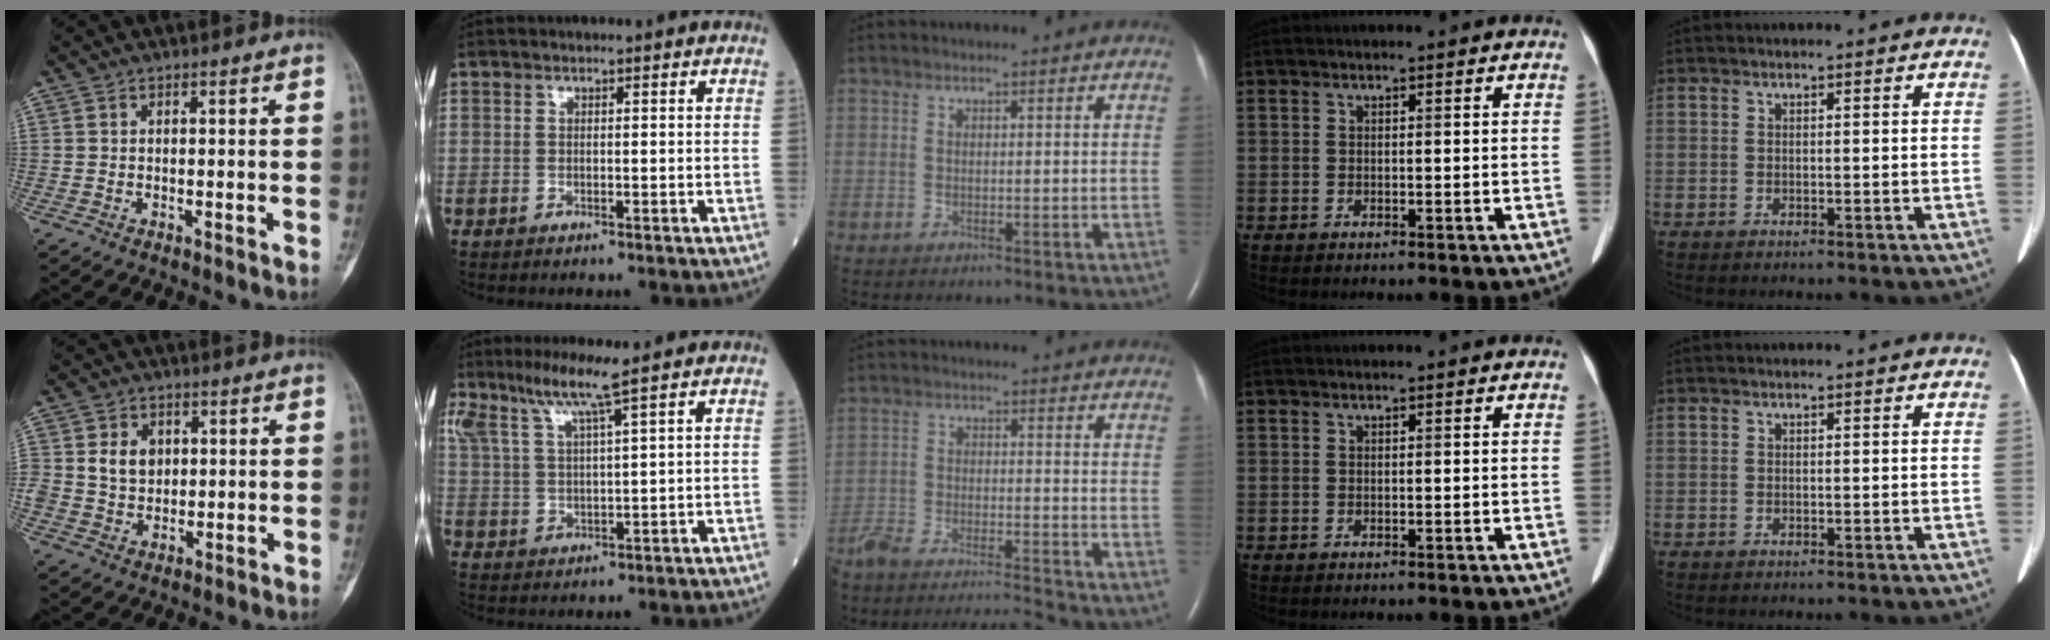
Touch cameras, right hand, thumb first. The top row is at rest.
{"thumb": {"total": 6.0, "force": [1.4, 4.9, 3.3], "torque": [-0.034, -0.004, 0.026]}, "index": {"total": 7.4, "force": [5.3, -0.8, 5.1], "torque": [-0.106, 0.005, 0.104]}, "middle": {"total": 17.2, "force": [-16.2, -0.4, 5.8], "torque": [-0.120, -0.012, -0.258]}}